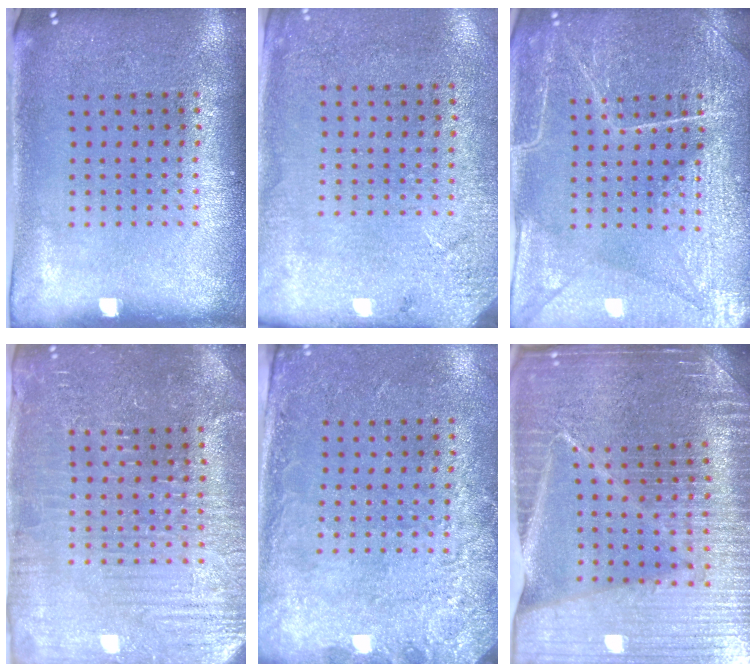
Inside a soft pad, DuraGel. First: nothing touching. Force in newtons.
{"total": 2.6, "press": 2.3, "slide": 1.2}
{"total": 4.1, "press": 4.1, "slide": 0.4}
{"total": 4.0, "press": 3.9, "slide": 0.9}
{"total": 2.7, "press": 1.9, "slide": 1.9}
{"total": 5.6, "press": 5.0, "slide": 2.4}